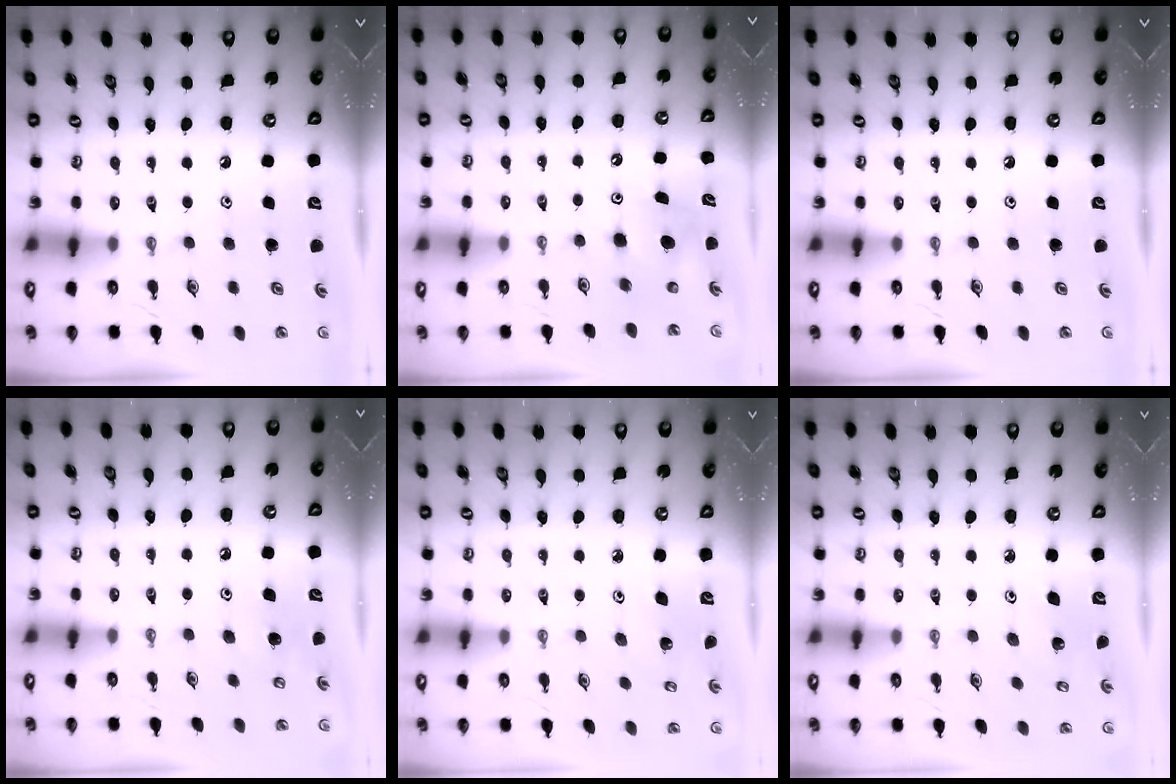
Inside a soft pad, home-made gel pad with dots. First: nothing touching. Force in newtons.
{"total": 7.9, "press": 7.8, "slide": 1.1}
{"total": 0.0}
{"total": 7.5, "press": 7.5, "slide": 0.9}
{"total": 2.6, "press": 2.6, "slide": 0.2}
{"total": 2.6, "press": 2.6, "slide": 0.2}